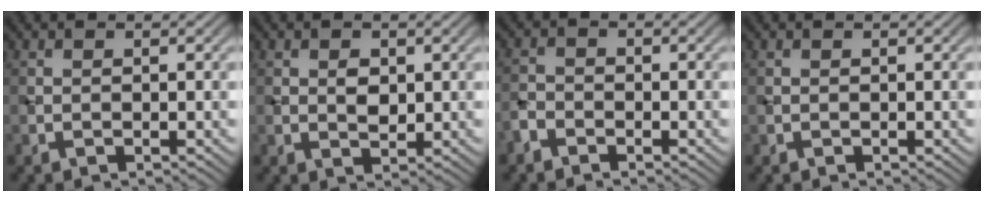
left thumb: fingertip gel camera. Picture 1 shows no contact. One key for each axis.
{"total": 1.9, "fx": 0.5, "fy": 1.3, "fz": 1.3, "tx": -0.026, "ty": -0.002, "tz": 0.009}
{"total": 2.0, "fx": -1.6, "fy": 0.9, "fz": 0.6, "tx": -0.013, "ty": 0.000, "tz": -0.043}
{"total": 0.0}